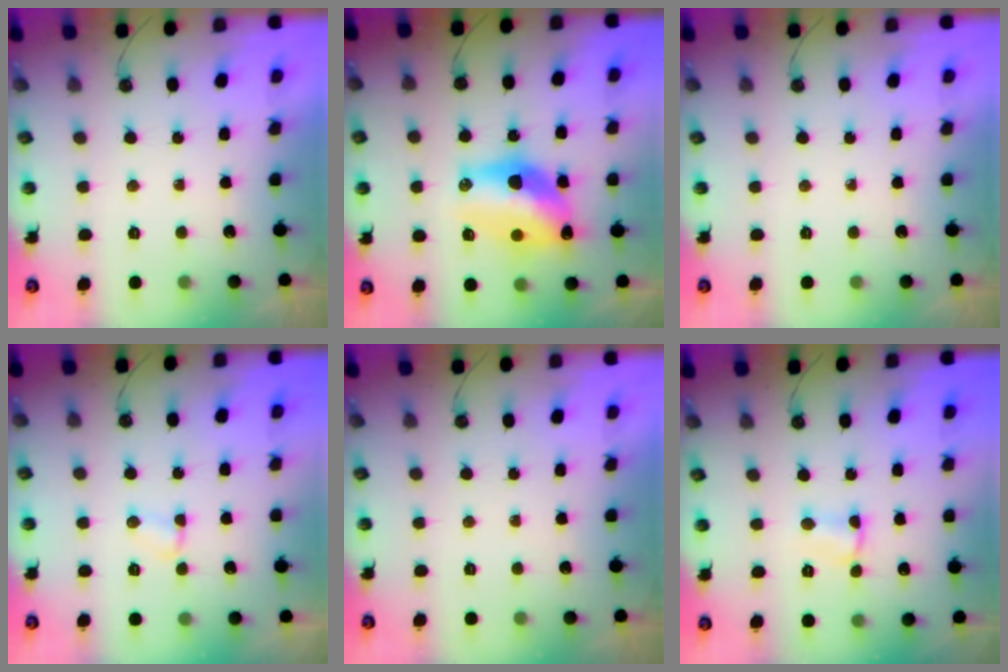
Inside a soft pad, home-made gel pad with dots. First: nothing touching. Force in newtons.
{"total": 15.9, "press": 15.5, "slide": 3.3}
{"total": 0.0}
{"total": 2.4, "press": 2.4, "slide": 0.3}
{"total": 0.0}
{"total": 2.7, "press": 2.7, "slide": 0.5}